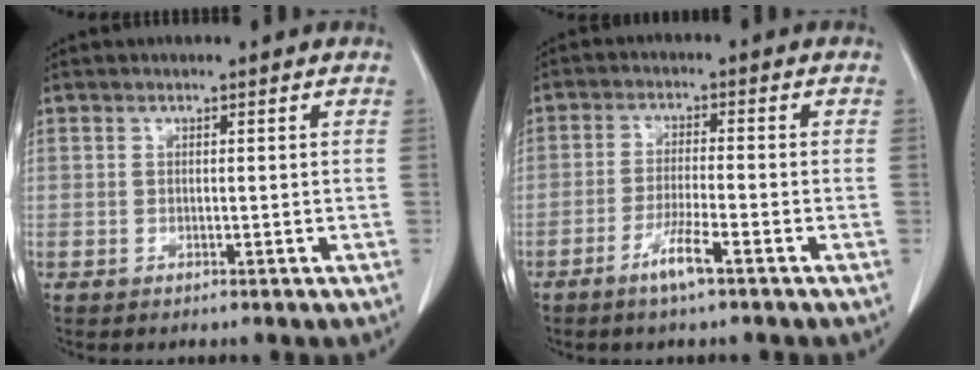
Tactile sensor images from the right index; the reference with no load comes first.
{"total": 4.8, "force": [-3.0, -0.2, 3.7], "torque": [-0.073, -0.006, -0.059]}